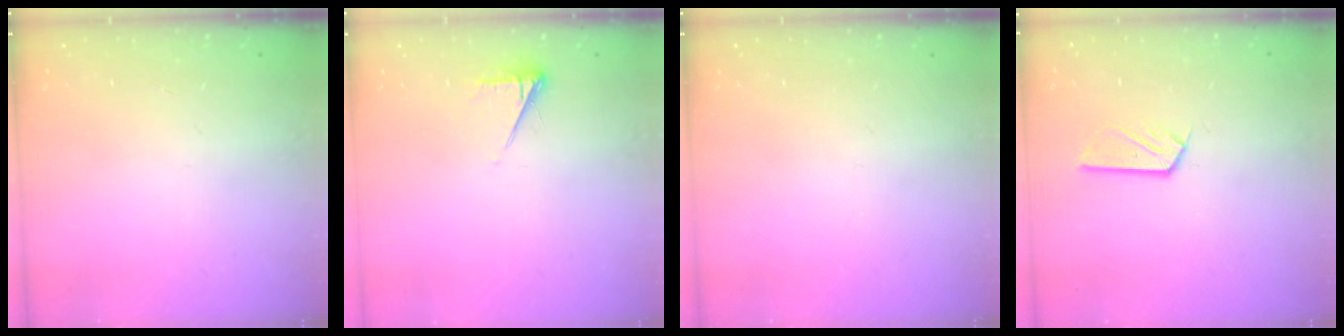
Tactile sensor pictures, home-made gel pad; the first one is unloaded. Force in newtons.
{"total": 5.5, "press": 5.5, "slide": 0.7}
{"total": 0.0}
{"total": 5.3, "press": 5.3, "slide": 0.2}